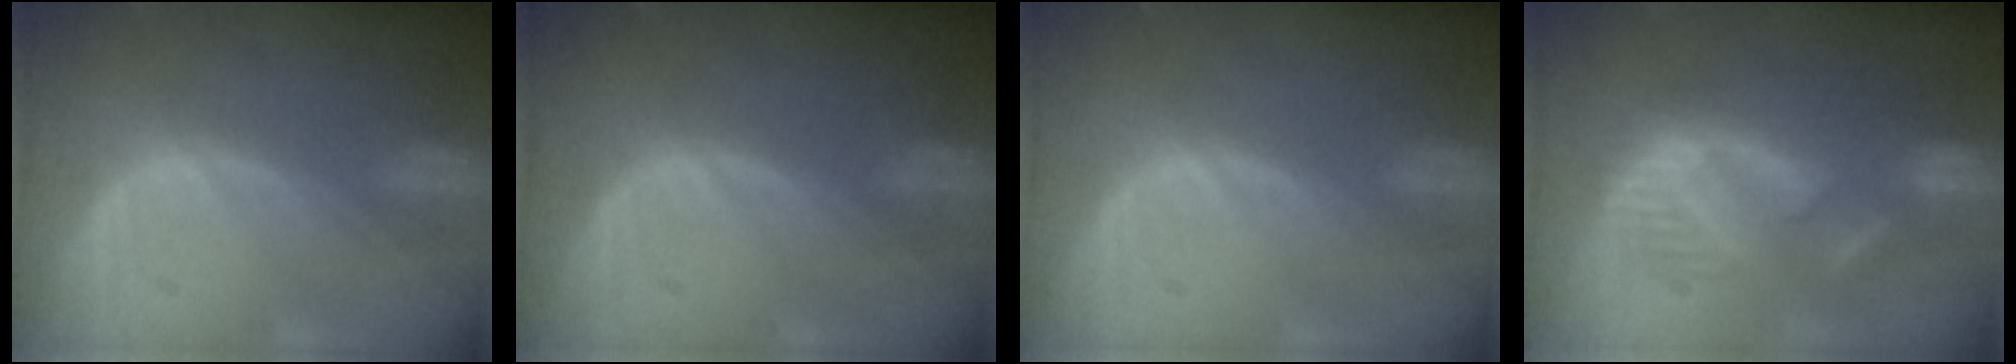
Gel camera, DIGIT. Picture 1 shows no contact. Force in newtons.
{"total": 0.0}
{"total": 0.0}
{"total": 8.7, "press": 8.6, "slide": 1.4}